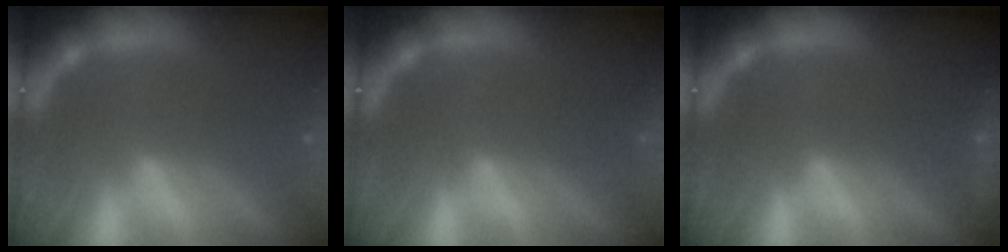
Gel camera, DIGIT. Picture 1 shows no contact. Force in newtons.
{"total": 0.0}
{"total": 1.4}